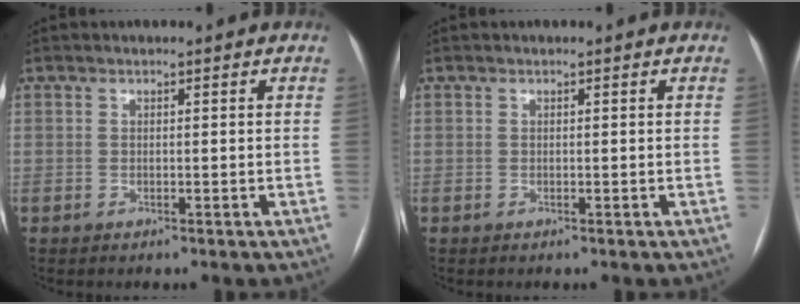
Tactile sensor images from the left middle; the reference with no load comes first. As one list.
[{"total": 0.0}]